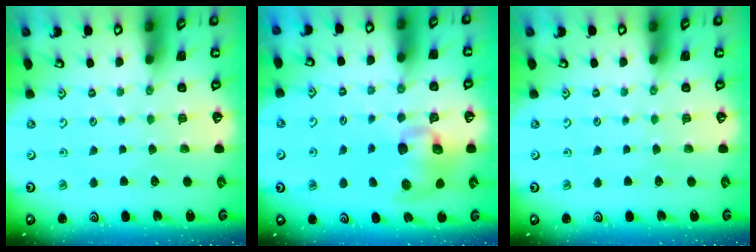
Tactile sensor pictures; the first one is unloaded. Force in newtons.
{"total": 12.3, "press": 12.2, "slide": 1.7}
{"total": 0.0}